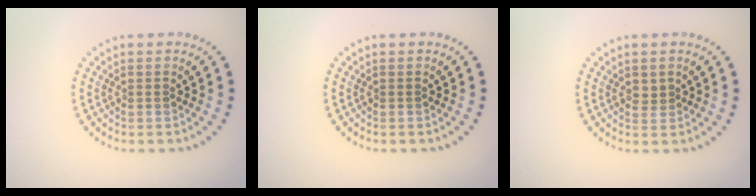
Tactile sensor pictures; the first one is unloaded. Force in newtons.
{"total": 0.0}
{"total": 1.0, "press": 0.9, "slide": 0.4}